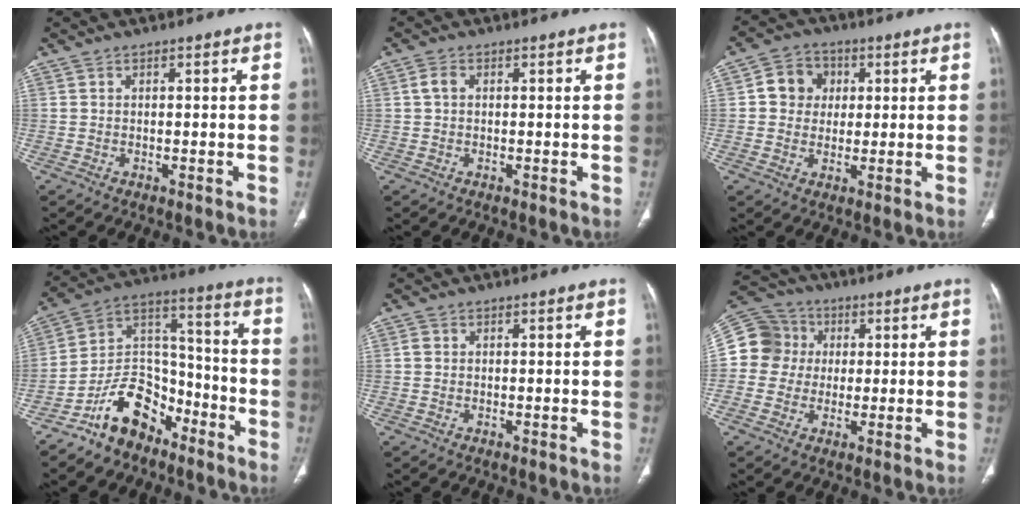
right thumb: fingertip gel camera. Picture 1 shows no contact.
{"total": 1.9, "force": [0.2, 1.3, 1.4], "torque": [-0.030, 0.005, 0.004]}
{"total": 7.3, "force": [1.4, 6.5, 3.0], "torque": [-0.015, 0.003, 0.015]}
{"total": 13.4, "force": [-9.0, 8.0, 5.8], "torque": [-0.069, 0.096, -0.170]}
{"total": 0.9, "force": [0.0, 0.8, 0.4], "torque": [-0.005, 0.002, 0.000]}
{"total": 10.8, "force": [0.9, 10.4, 2.8], "torque": [-0.034, 0.025, 0.010]}